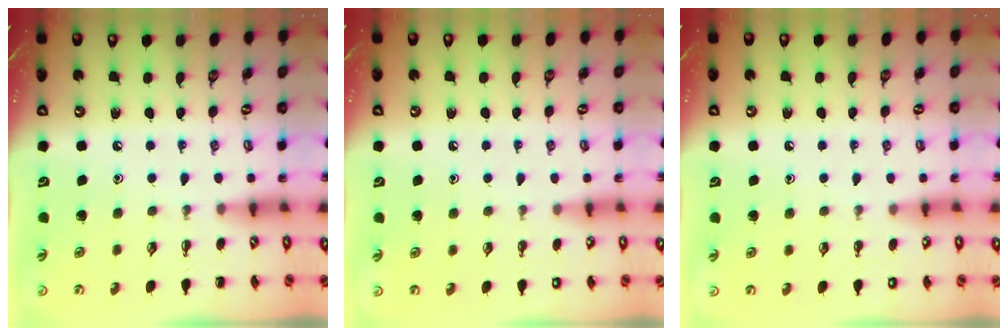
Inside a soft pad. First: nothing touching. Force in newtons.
{"total": 2.3, "press": 2.2, "slide": 0.7}
{"total": 3.7, "press": 2.5, "slide": 2.7}